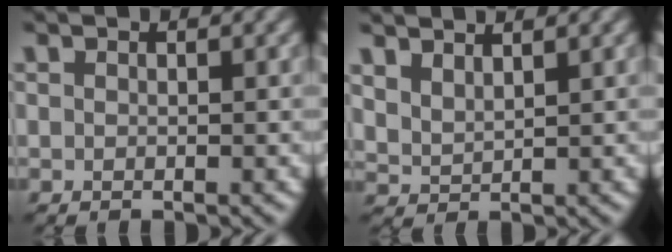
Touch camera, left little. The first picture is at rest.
{"total": 2.3, "force": [1.9, 0.8, 1.0], "torque": [-0.026, 0.005, 0.040]}